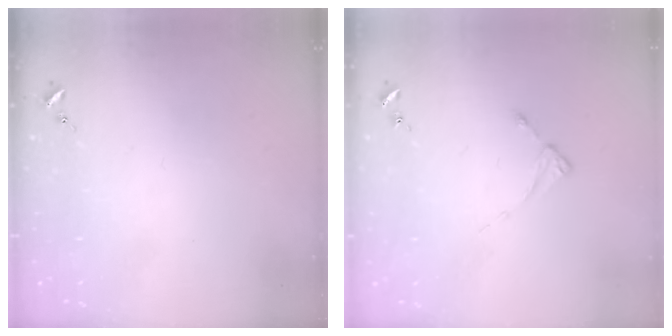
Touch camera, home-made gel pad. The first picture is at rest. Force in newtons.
{"total": 1.9, "press": 1.8, "slide": 0.3}